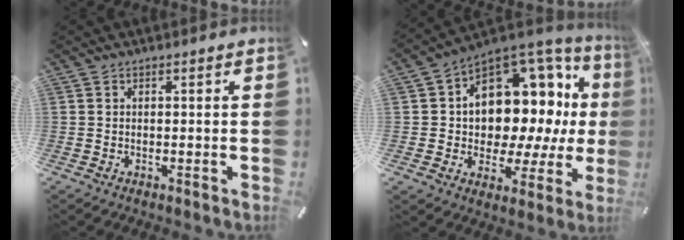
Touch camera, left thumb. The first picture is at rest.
{"total": 14.1, "force": [4.2, 10.6, 8.4], "torque": [-0.111, -0.061, 0.078]}